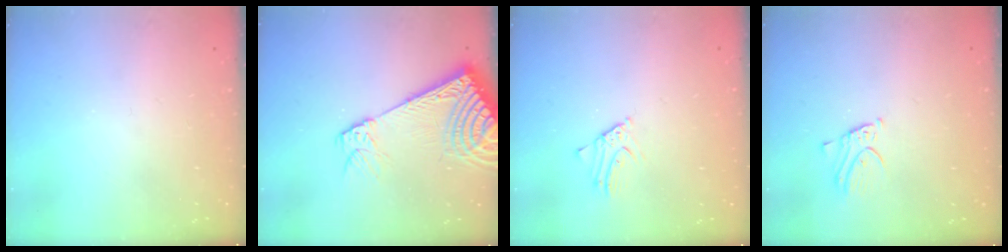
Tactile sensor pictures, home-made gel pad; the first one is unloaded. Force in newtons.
{"total": 15.5, "press": 15.1, "slide": 3.6}
{"total": 2.5, "press": 2.5, "slide": 0.2}
{"total": 2.8, "press": 2.8, "slide": 0.1}